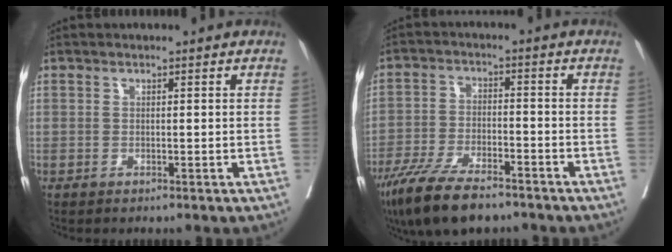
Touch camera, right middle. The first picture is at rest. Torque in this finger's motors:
{"motor_torque": [1.10, -1.04, 0.61, 0.17]}